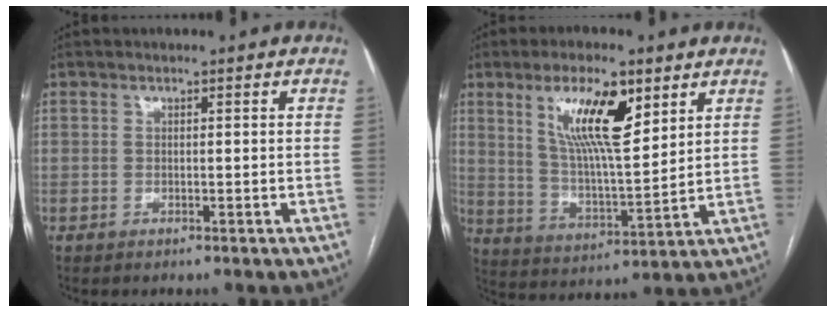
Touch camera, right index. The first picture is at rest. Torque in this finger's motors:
{"motor_torque": [1.44, 0.70, 0.39, 0.21]}